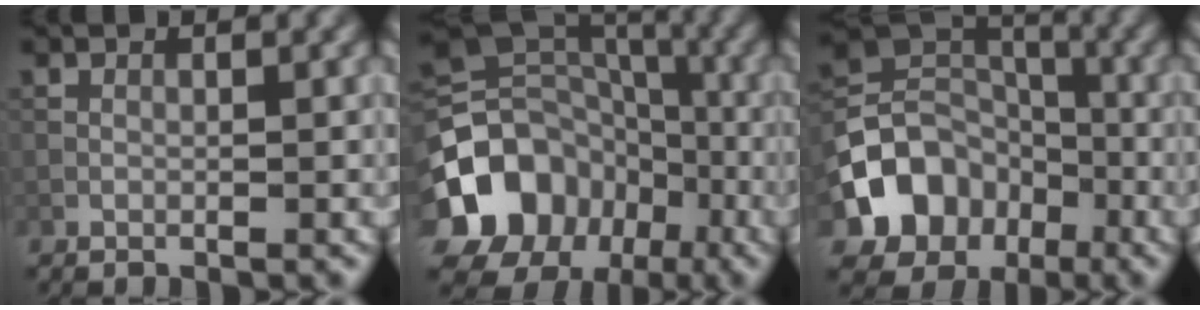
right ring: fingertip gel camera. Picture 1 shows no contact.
{"total": 14.8, "force": [-5.6, 12.0, 6.6], "torque": [-0.164, 0.001, -0.095]}
{"total": 8.7, "force": [-3.0, 7.0, 4.2], "torque": [-0.069, 0.001, -0.062]}